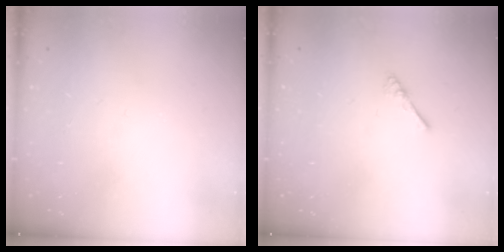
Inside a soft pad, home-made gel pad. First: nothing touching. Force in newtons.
{"total": 2.4, "press": 2.4, "slide": 0.5}